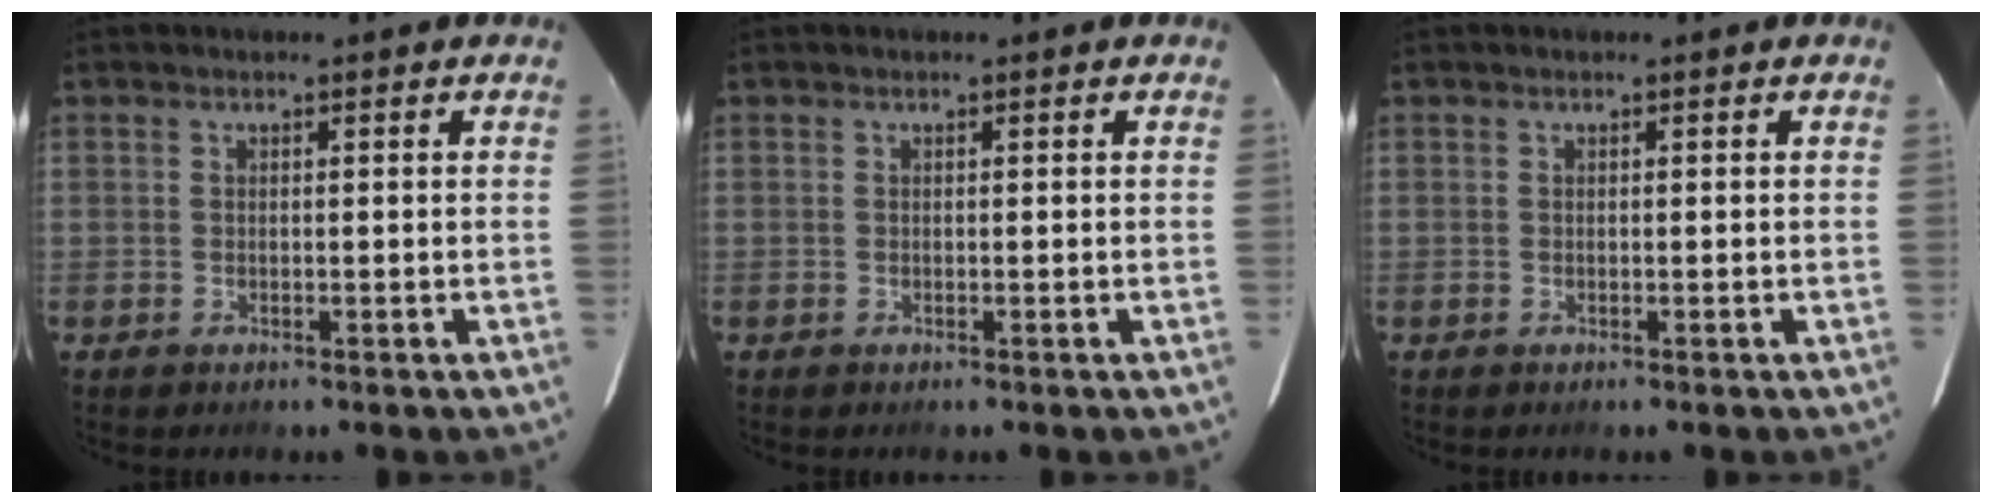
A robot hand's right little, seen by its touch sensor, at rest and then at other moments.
{"total": 0.0}
{"total": 0.0}